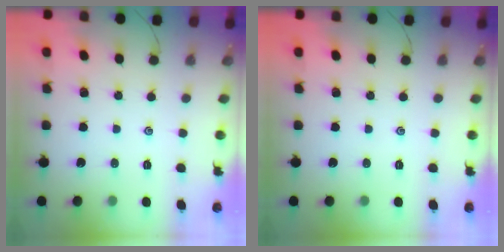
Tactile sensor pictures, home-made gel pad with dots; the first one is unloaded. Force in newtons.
{"total": 0.0}